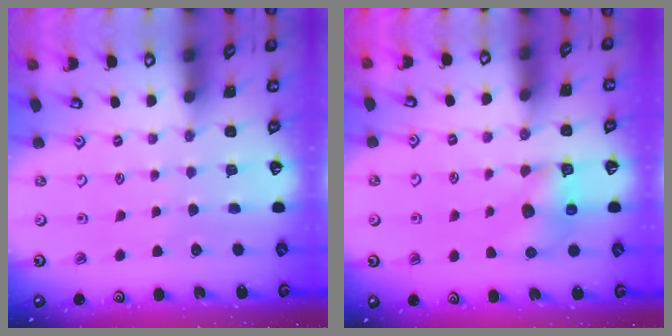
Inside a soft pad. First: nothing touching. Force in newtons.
{"total": 7.0, "press": 7.0, "slide": 0.2}